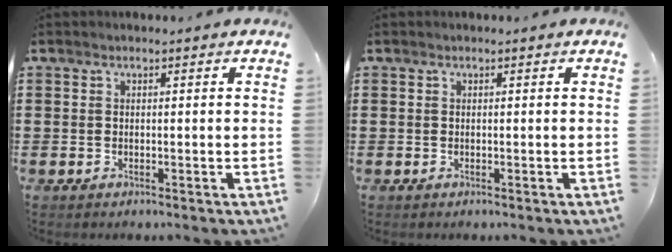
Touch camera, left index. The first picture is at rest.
{"total": 0.0}